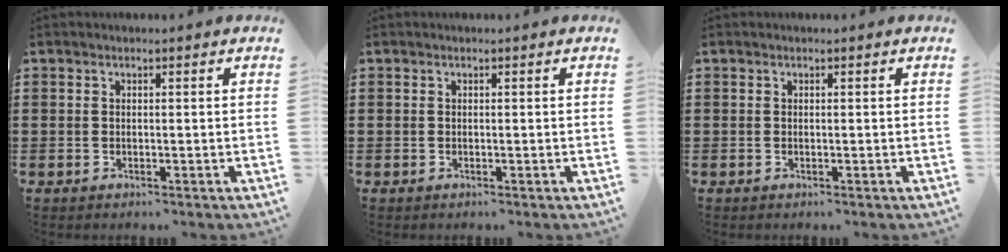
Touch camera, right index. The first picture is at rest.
{"total": 0.0}
{"total": 0.0}